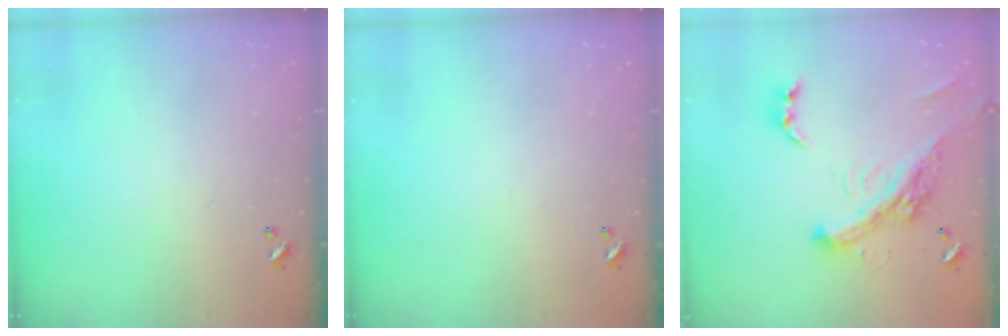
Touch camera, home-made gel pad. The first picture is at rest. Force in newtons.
{"total": 0.0}
{"total": 8.3, "press": 8.0, "slide": 1.9}